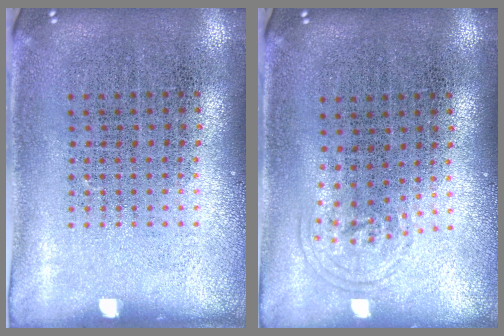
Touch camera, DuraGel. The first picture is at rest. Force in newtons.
{"total": 0.7, "press": 0.6, "slide": 0.5}